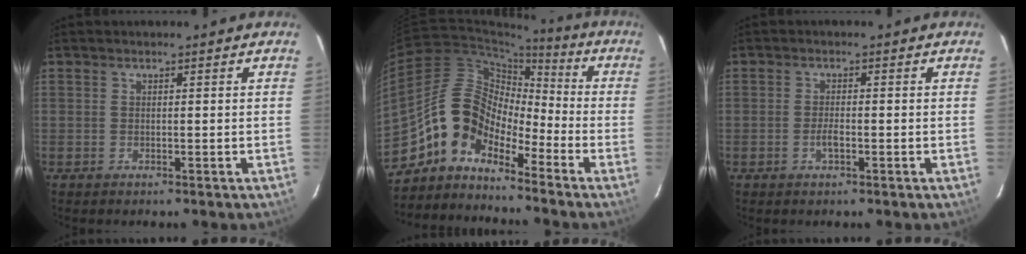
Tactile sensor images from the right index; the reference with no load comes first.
{"total": 10.7, "force": [-7.7, 5.7, 4.8], "torque": [-0.079, 0.033, -0.162]}
{"total": 2.1, "force": [-0.8, 0.7, 1.7], "torque": [-0.037, 0.002, -0.016]}